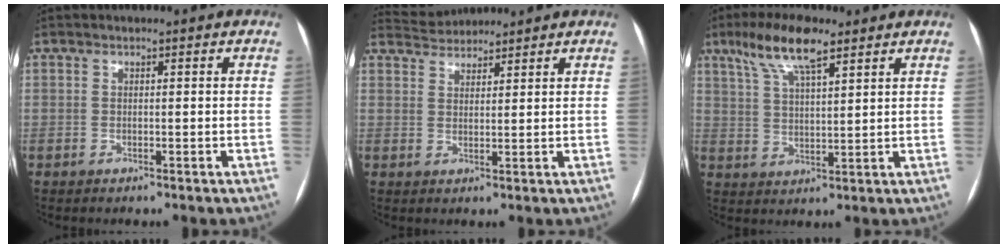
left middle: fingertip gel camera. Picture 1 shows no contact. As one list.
[{"total": 4.2, "force": [4.2, 0.5, -0.1], "torque": [-0.005, 0.025, 0.075]}, {"total": 9.3, "force": [6.2, 1.9, 6.7], "torque": [-0.135, 0.018, 0.115]}]